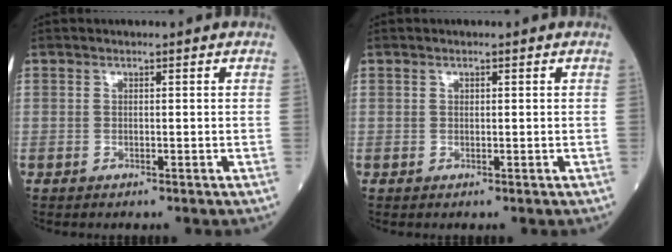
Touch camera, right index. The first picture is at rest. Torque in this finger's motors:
{"motor_torque": [-0.10, -0.03, -0.04, -0.01]}